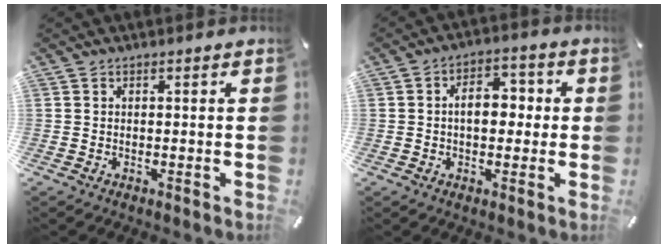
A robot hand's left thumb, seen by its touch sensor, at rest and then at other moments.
{"total": 7.6, "force": [-0.2, 5.0, 5.7], "torque": [-0.075, 0.004, -0.009]}